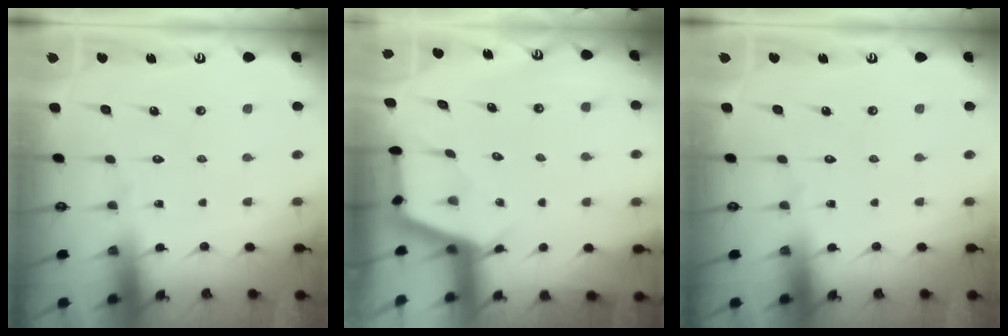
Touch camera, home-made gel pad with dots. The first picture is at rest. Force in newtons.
{"total": 2.0, "press": 2.0, "slide": 0.2}
{"total": 0.0}